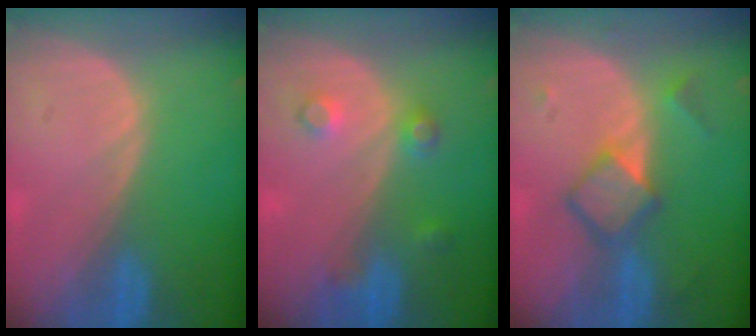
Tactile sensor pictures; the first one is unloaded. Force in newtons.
{"total": 3.7, "press": 3.4, "slide": 1.6}
{"total": 5.1, "press": 5.1, "slide": 0.0}